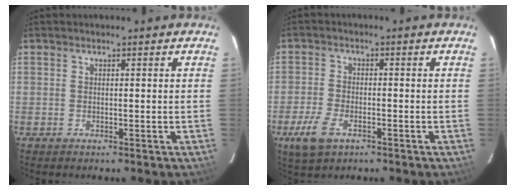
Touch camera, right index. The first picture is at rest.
{"total": 7.0, "force": [-3.7, 3.6, 4.7], "torque": [-0.120, -0.008, -0.069]}